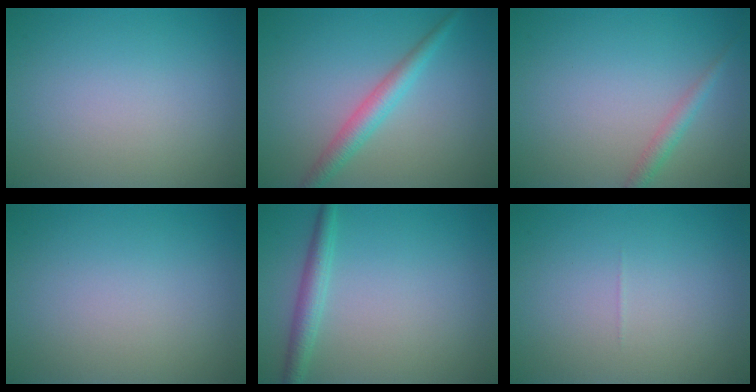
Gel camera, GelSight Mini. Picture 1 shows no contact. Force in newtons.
{"total": 2.8, "press": 2.8, "slide": 0.1}
{"total": 1.5, "press": 1.5, "slide": 0.0}
{"total": 0.0}
{"total": 2.3, "press": 2.2, "slide": 0.1}
{"total": 0.0}